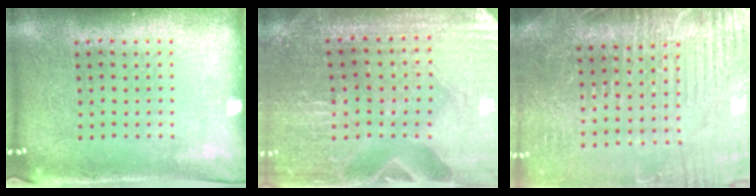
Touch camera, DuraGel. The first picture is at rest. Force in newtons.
{"total": 1.2, "press": 1.2, "slide": 0.0}
{"total": 4.1, "press": 3.7, "slide": 1.6}